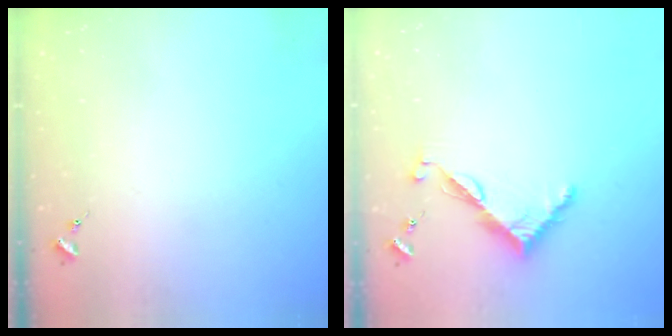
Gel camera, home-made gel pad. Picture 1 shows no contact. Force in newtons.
{"total": 7.2, "press": 7.2, "slide": 0.3}